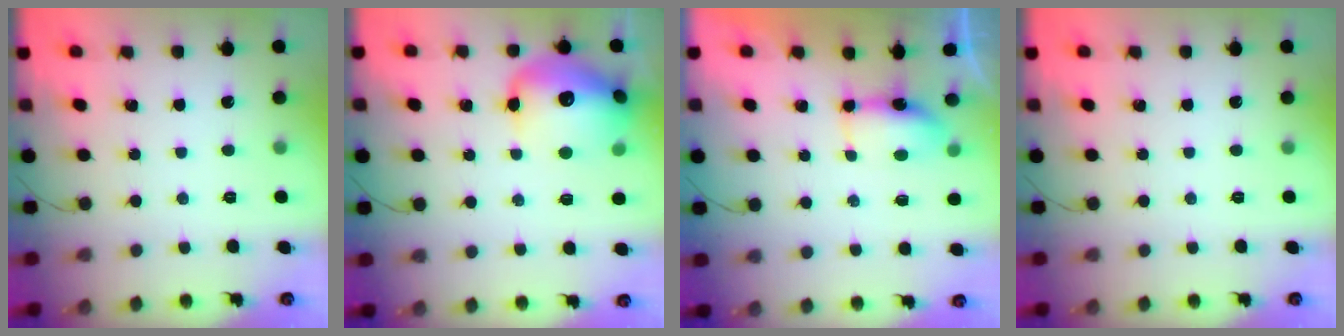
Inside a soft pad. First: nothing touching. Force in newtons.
{"total": 18.7, "press": 18.5, "slide": 2.3}
{"total": 12.4, "press": 6.7, "slide": 10.4}
{"total": 0.0}